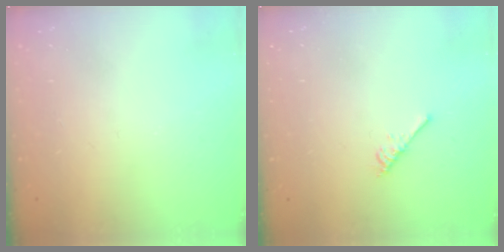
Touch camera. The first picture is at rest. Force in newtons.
{"total": 2.7, "press": 2.7, "slide": 0.5}